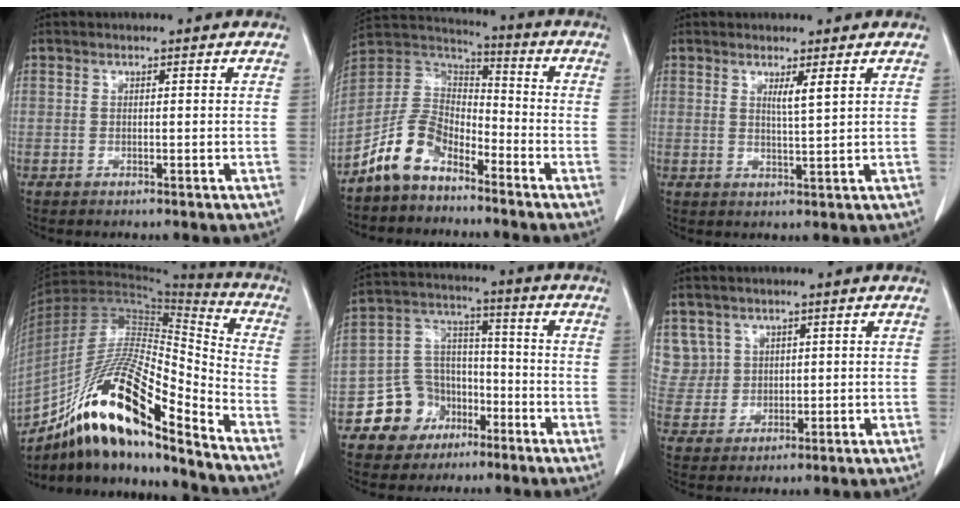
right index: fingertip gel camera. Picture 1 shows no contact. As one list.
[{"total": 9.7, "force": [-6.8, 5.2, 4.5], "torque": [-0.103, 0.028, -0.140]}, {"total": 2.3, "force": [1.2, -0.4, 1.9], "torque": [-0.039, -0.008, 0.024]}, {"total": 21.4, "force": [-14.1, 3.6, 15.7], "torque": [-0.294, -0.008, -0.248]}, {"total": 10.1, "force": [-5.2, 8.3, 2.2], "torque": [-0.044, 0.036, -0.083]}, {"total": 6.6, "force": [3.6, 5.4, 0.1], "torque": [-0.003, 0.014, 0.088]}]